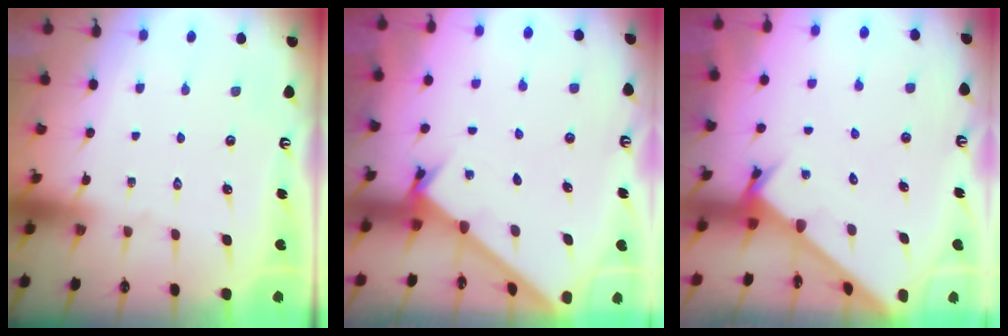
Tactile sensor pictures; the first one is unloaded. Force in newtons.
{"total": 1.7, "press": 1.7, "slide": 0.1}
{"total": 2.2, "press": 2.2, "slide": 0.1}